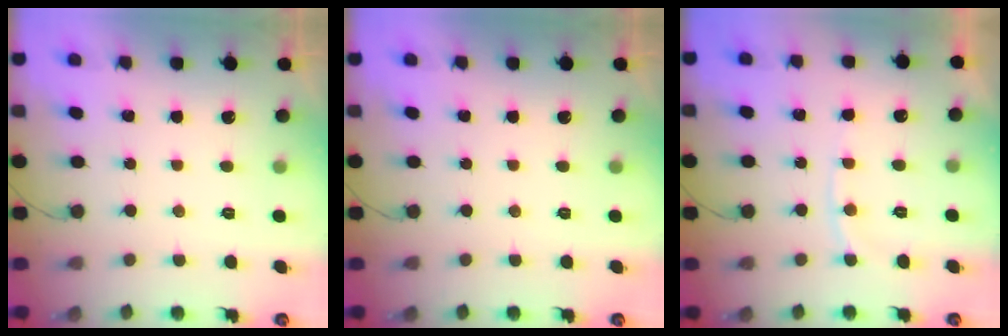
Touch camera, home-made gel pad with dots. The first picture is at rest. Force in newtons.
{"total": 0.0}
{"total": 7.0, "press": 6.9, "slide": 1.0}